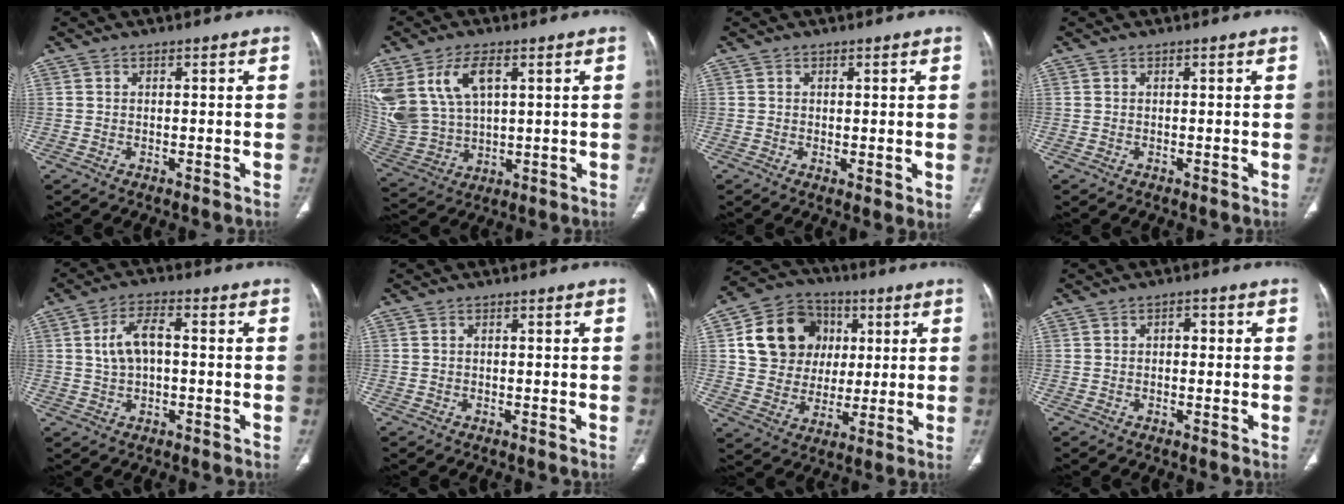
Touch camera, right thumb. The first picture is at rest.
{"total": 15.2, "force": [5.8, 8.9, 10.9], "torque": [-0.240, -0.011, 0.131]}
{"total": 2.5, "force": [0.1, 0.9, 2.3], "torque": [-0.042, -0.012, 0.000]}
{"total": 0.0}
{"total": 6.6, "force": [0.6, 3.5, 5.6], "torque": [-0.111, 0.019, 0.007]}
{"total": 0.0}
{"total": 15.6, "force": [3.8, 13.4, 7.1], "torque": [-0.095, 0.007, 0.070]}
{"total": 1.9, "force": [0.1, 1.2, 1.4], "torque": [-0.011, 0.010, -0.002]}